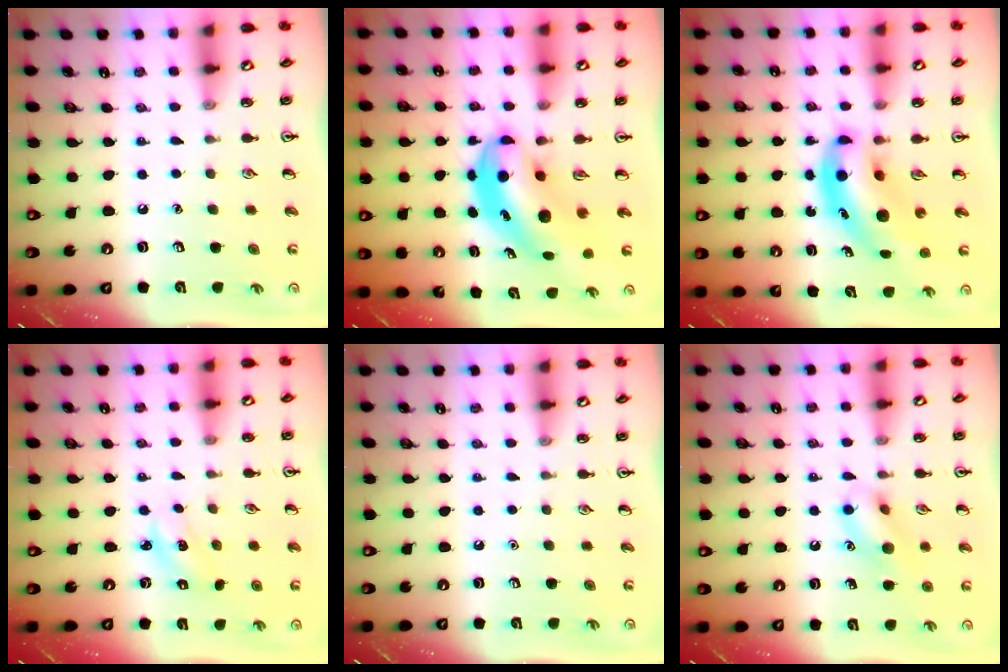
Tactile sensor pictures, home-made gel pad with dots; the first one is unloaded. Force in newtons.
{"total": 6.8, "press": 6.6, "slide": 1.9}
{"total": 8.9, "press": 8.5, "slide": 2.5}
{"total": 2.2, "press": 2.1, "slide": 0.4}
{"total": 0.0}
{"total": 11.2, "press": 11.2, "slide": 1.1}